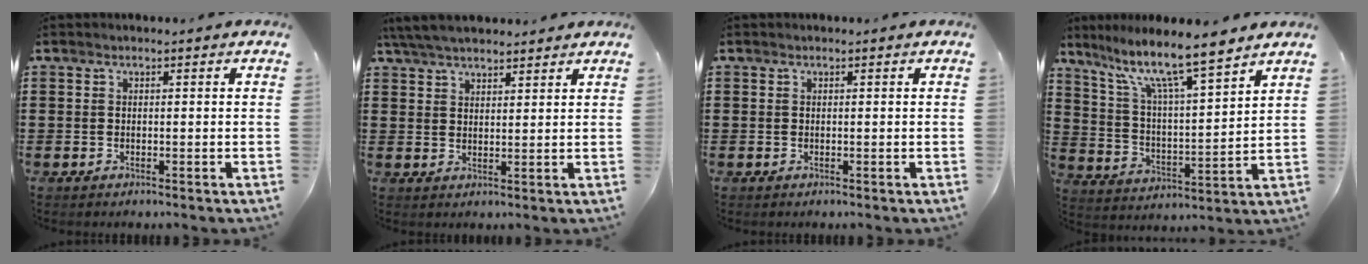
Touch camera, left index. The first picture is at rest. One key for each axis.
{"total": 5.3, "fx": 4.7, "fy": 1.1, "fz": 2.0, "tx": -0.053, "ty": -0.004, "tz": 0.090}
{"total": 0.0}
{"total": 10.0, "fx": 7.9, "fy": 1.3, "fz": 5.9, "tx": -0.143, "ty": -0.043, "tz": 0.133}